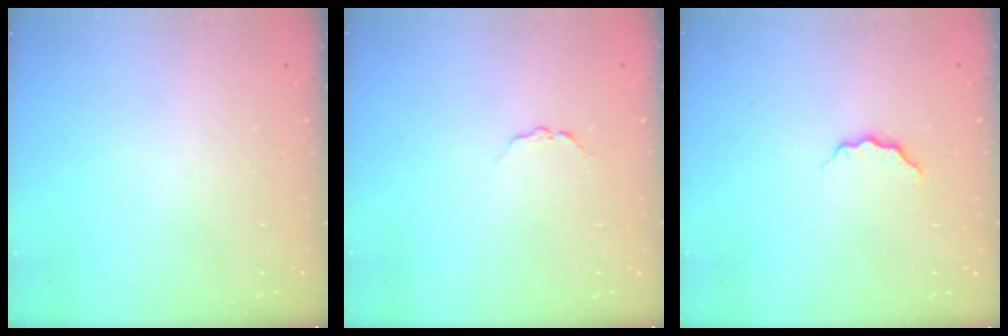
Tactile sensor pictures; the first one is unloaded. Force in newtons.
{"total": 3.2, "press": 3.1, "slide": 0.4}
{"total": 3.5, "press": 3.5, "slide": 0.4}